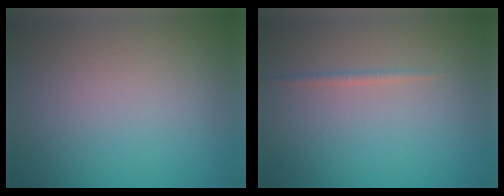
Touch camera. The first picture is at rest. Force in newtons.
{"total": 0.8, "press": 0.7, "slide": 0.1}